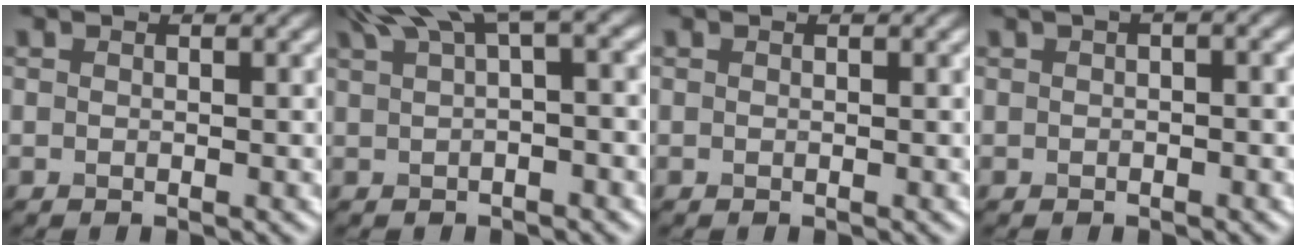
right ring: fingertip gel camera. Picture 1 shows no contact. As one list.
[{"total": 6.1, "force": [3.3, 1.5, 4.9], "torque": [-0.068, 0.025, 0.057]}, {"total": 0.0}, {"total": 1.8, "force": [0.6, 0.6, 1.6], "torque": [-0.023, 0.004, 0.003]}]